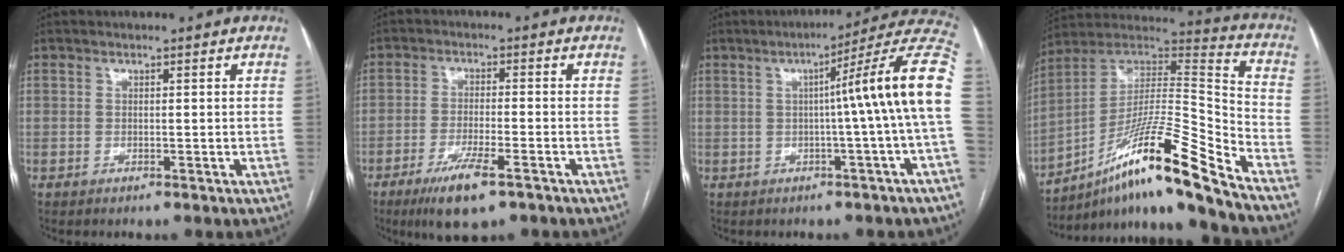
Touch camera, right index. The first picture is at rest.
{"total": 7.9, "force": [-4.8, 1.3, 6.2], "torque": [-0.117, -0.017, -0.080]}
{"total": 13.9, "force": [0.4, -2.2, 13.7], "torque": [-0.164, 0.025, -0.004]}
{"total": 19.5, "force": [-13.2, -0.9, 14.3], "torque": [-0.255, 0.017, -0.230]}